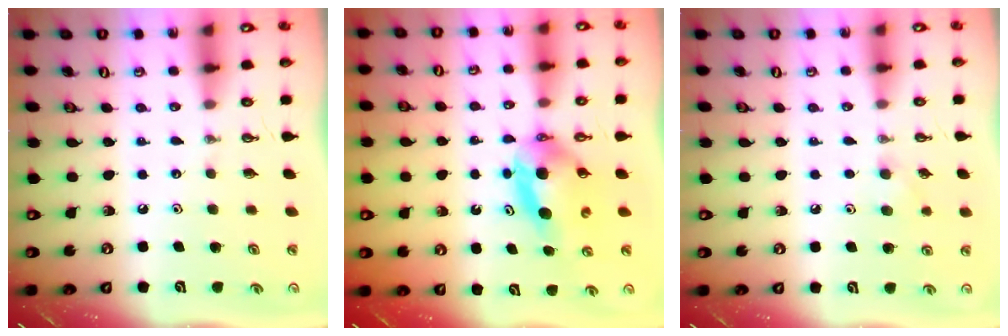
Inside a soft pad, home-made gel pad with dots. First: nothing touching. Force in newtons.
{"total": 6.1, "press": 5.9, "slide": 1.6}
{"total": 6.4, "press": 6.2, "slide": 1.7}